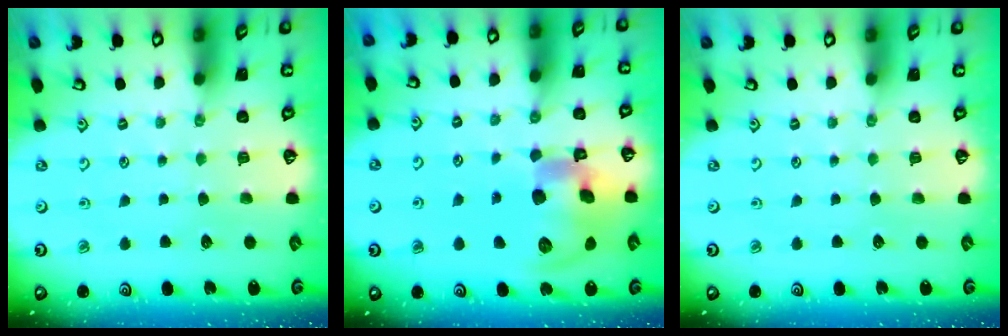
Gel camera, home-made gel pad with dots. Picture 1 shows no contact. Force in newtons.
{"total": 16.8, "press": 16.6, "slide": 2.8}
{"total": 0.0}